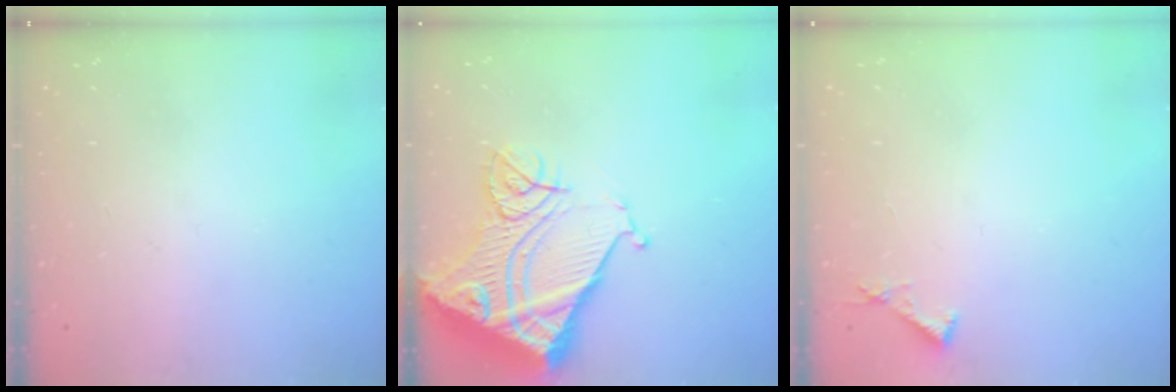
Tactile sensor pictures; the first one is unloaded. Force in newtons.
{"total": 20.1, "press": 19.9, "slide": 2.6}
{"total": 3.8, "press": 3.8, "slide": 0.3}